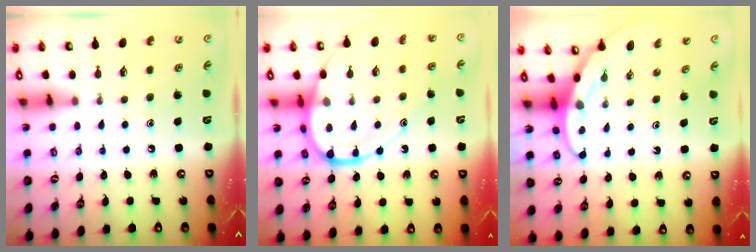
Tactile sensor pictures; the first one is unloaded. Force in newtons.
{"total": 13.7, "press": 13.6, "slide": 1.6}
{"total": 3.7, "press": 3.6, "slide": 0.4}